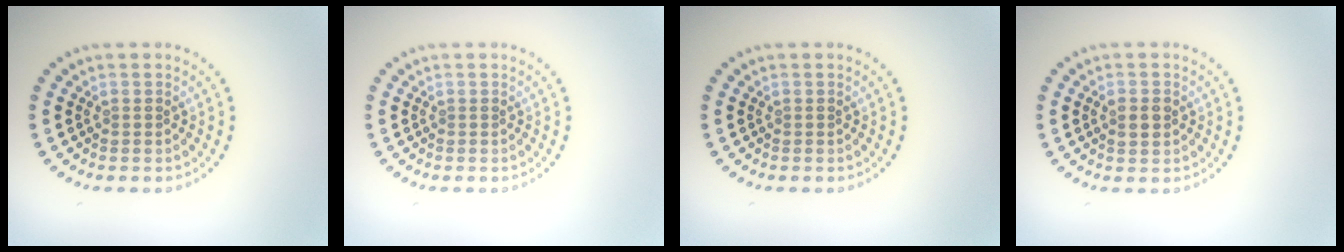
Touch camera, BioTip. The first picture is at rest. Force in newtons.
{"total": 0.0}
{"total": 0.0}
{"total": 1.6, "press": 1.6, "slide": 0.1}